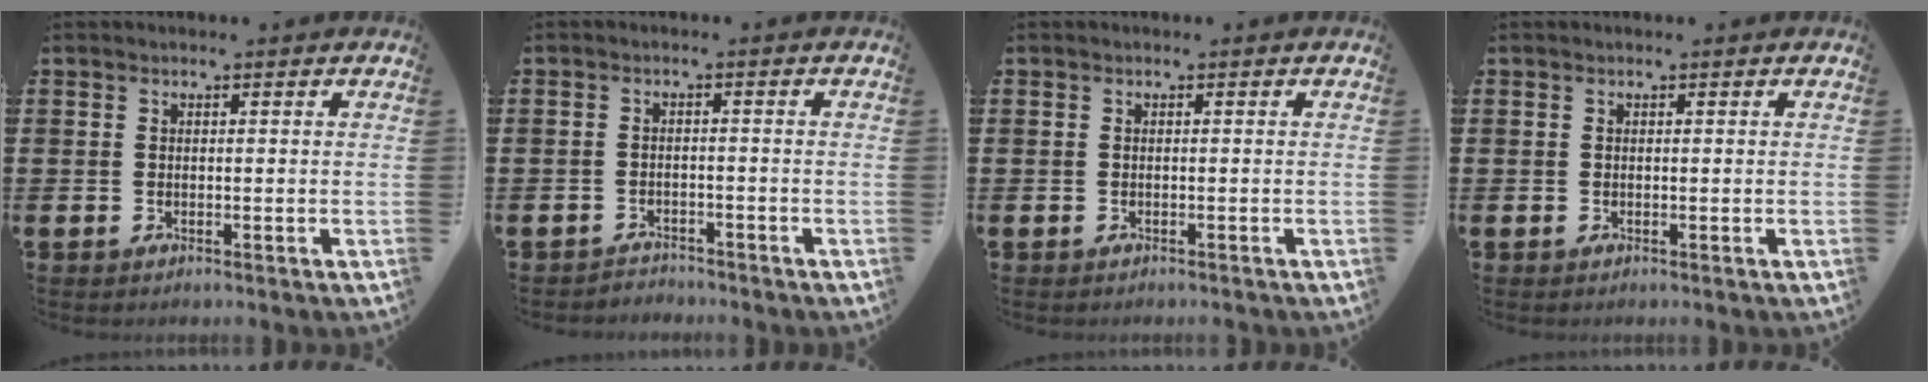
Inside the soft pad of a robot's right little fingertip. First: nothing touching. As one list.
[{"total": 1.7, "force": [-1.7, 0.2, -0.3], "torque": [-0.001, 0.004, -0.039]}, {"total": 0.0}, {"total": 0.0}]